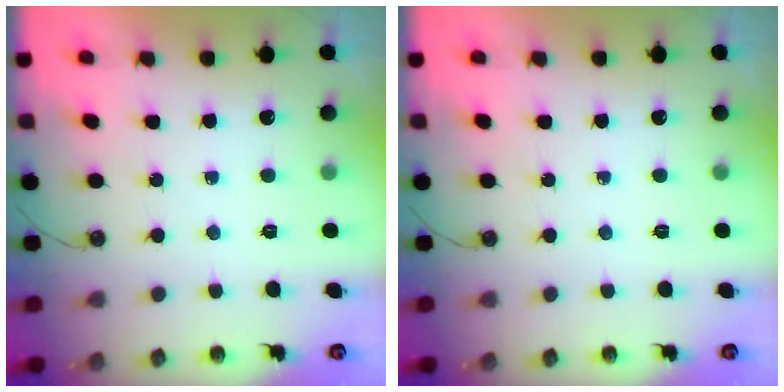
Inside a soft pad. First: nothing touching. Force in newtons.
{"total": 0.0}